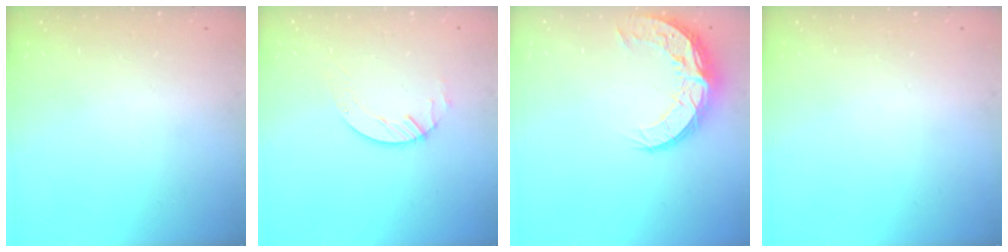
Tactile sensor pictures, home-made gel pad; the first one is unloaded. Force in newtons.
{"total": 4.2, "press": 4.1, "slide": 0.5}
{"total": 12.0, "press": 11.9, "slide": 0.8}
{"total": 0.0}